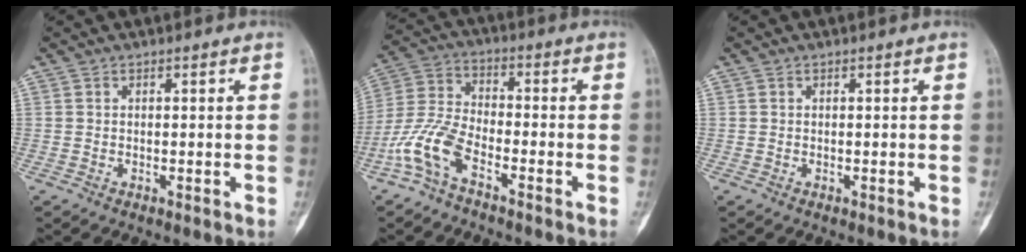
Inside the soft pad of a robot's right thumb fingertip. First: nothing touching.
{"total": 9.3, "force": [-5.1, 3.9, 6.6], "torque": [-0.154, 0.033, -0.113]}
{"total": 0.0}